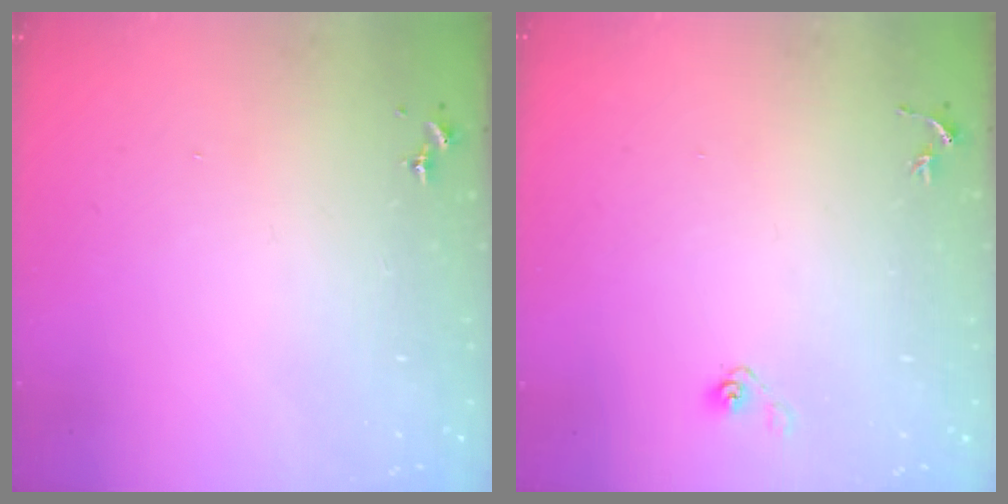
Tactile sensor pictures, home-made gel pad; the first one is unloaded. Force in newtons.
{"total": 3.6, "press": 2.9, "slide": 2.0}